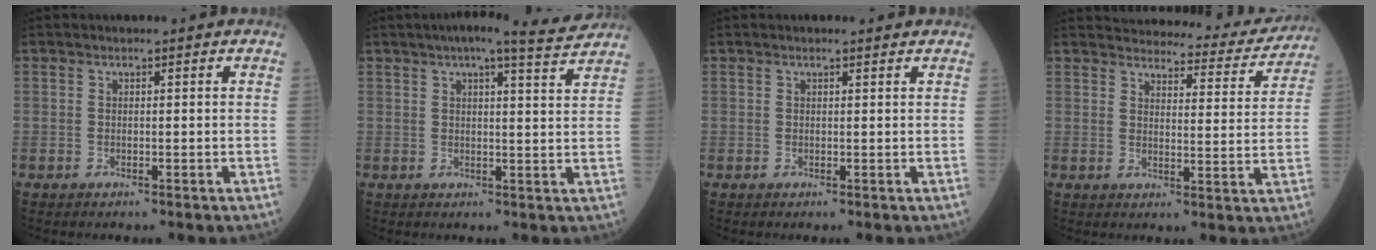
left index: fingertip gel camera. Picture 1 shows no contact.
{"total": 7.8, "force": [6.8, -0.3, 3.7], "torque": [-0.056, 0.006, 0.079]}
{"total": 0.9, "force": [0.8, 0.1, 0.4], "torque": [-0.011, 0.004, 0.011]}
{"total": 17.9, "force": [17.1, 3.7, 3.6], "torque": [-0.030, -0.037, 0.194]}